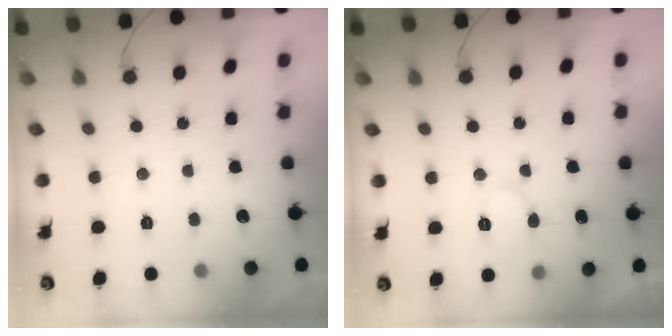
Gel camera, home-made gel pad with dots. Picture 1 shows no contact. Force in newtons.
{"total": 5.7, "press": 5.7, "slide": 0.1}